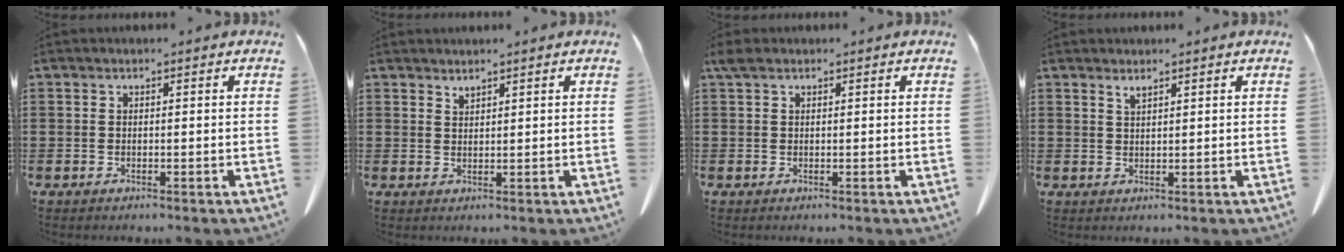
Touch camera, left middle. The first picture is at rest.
{"total": 1.3, "force": [1.3, 0.0, 0.2], "torque": [-0.006, -0.004, 0.028]}
{"total": 1.6, "force": [0.9, 0.9, 0.8], "torque": [-0.021, 0.003, 0.019]}
{"total": 1.4, "force": [1.2, 0.1, 0.7], "torque": [-0.016, -0.003, 0.024]}